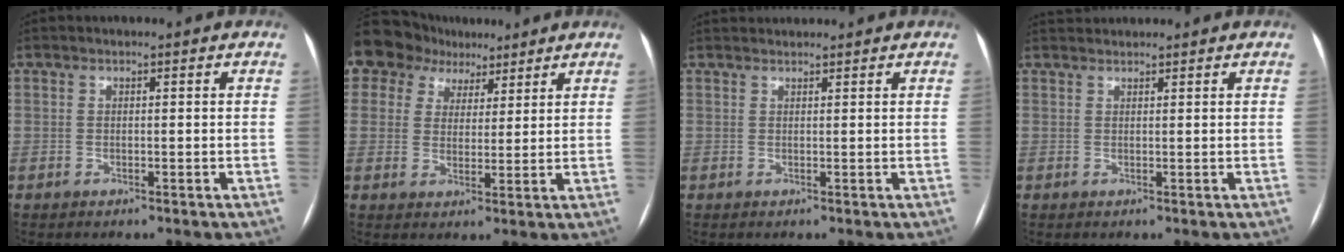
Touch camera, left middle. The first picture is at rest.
{"total": 13.1, "force": [8.4, 9.5, 3.4], "torque": [-0.092, 0.050, 0.146]}
{"total": 2.8, "force": [2.7, 0.4, 0.3], "torque": [-0.007, 0.031, 0.044]}
{"total": 2.7, "force": [2.6, 0.4, 0.3], "torque": [-0.006, 0.034, 0.047]}